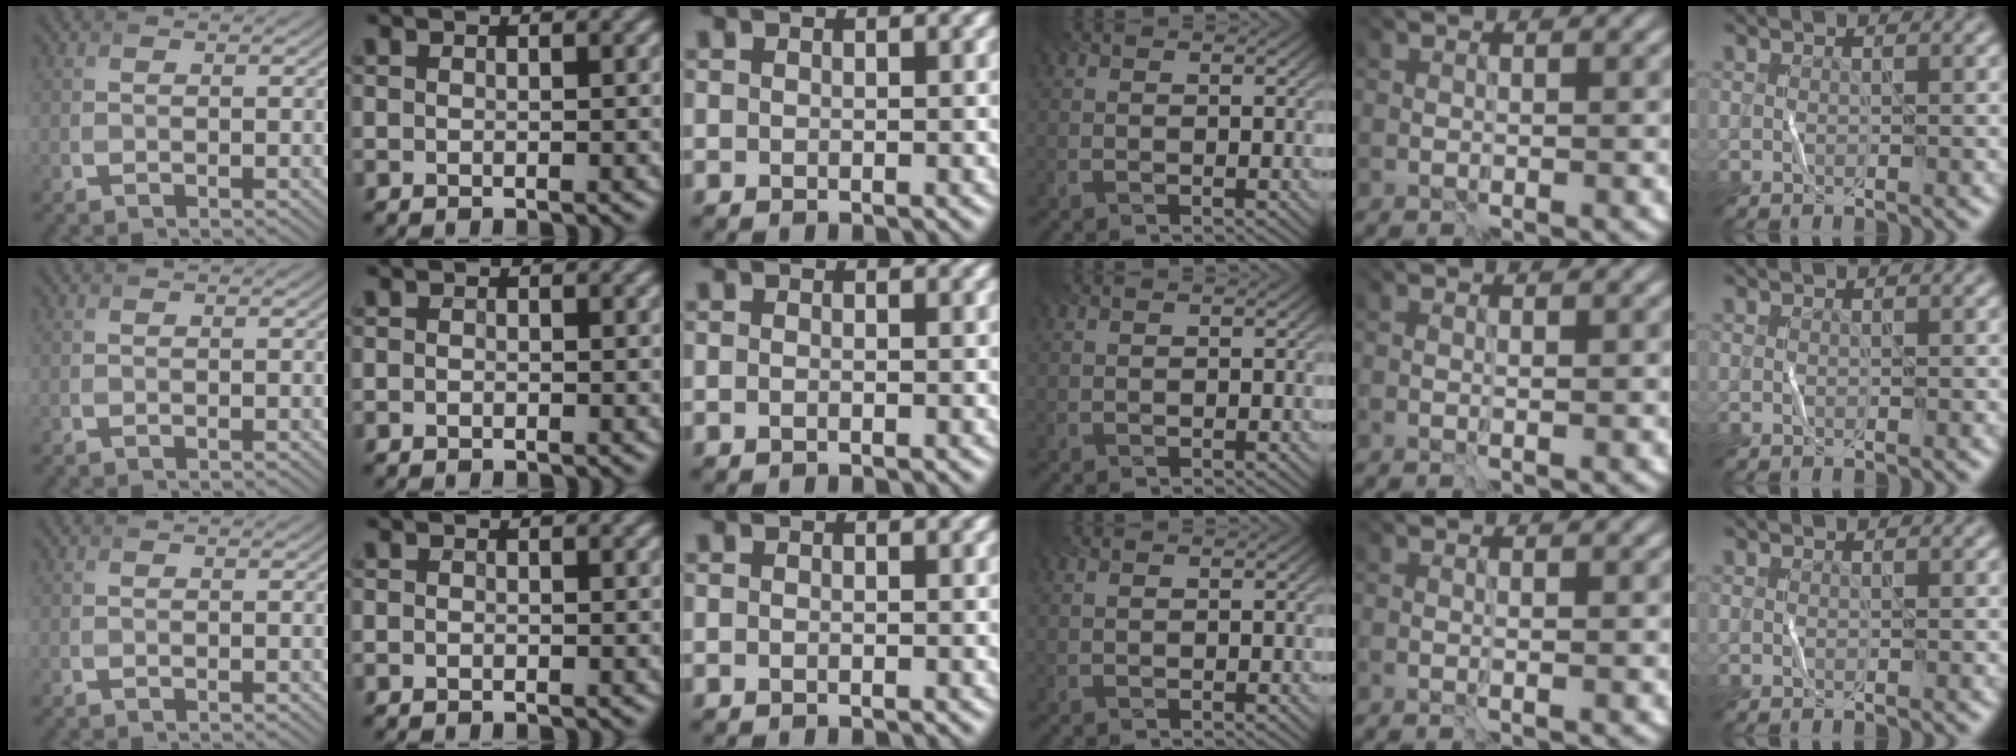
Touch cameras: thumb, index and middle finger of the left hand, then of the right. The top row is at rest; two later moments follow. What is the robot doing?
{"motion": "fold", "object": "bandana"}